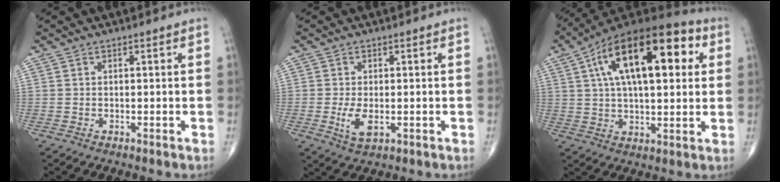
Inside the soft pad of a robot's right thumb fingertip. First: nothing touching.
{"total": 4.3, "force": [-0.8, 2.1, 3.7], "torque": [-0.075, -0.010, -0.010]}
{"total": 23.6, "force": [7.3, 10.4, 19.9], "torque": [-0.313, 0.018, 0.110]}